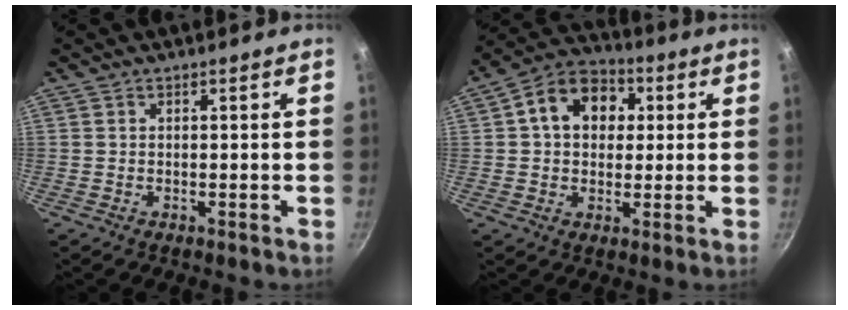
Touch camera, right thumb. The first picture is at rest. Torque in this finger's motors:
{"motor_torque": [0.46, 2.52, 0.98, 0.08, 0.06]}